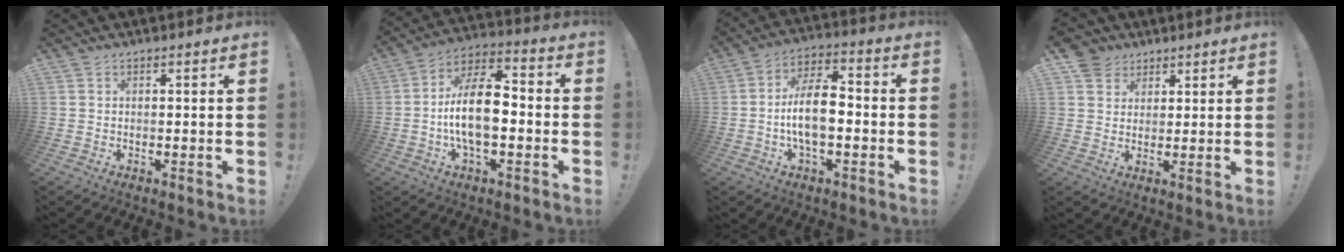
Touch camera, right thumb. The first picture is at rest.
{"total": 15.1, "force": [-2.9, 7.1, 13.0], "torque": [-0.249, 0.012, -0.055]}
{"total": 12.0, "force": [-2.6, 5.8, 10.2], "torque": [-0.192, 0.010, -0.049]}
{"total": 5.8, "force": [3.6, 4.5, 0.6], "torque": [-0.015, -0.022, 0.072]}